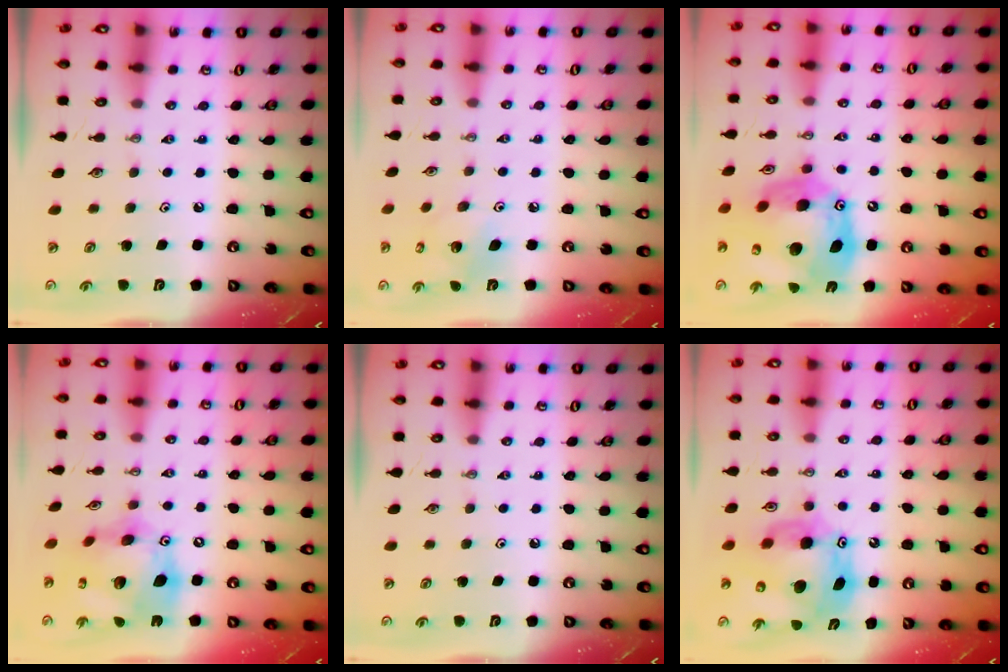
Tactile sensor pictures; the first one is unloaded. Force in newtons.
{"total": 6.7, "press": 6.7, "slide": 0.3}
{"total": 23.3, "press": 23.2, "slide": 2.2}
{"total": 19.1, "press": 19.0, "slide": 1.8}
{"total": 0.0}
{"total": 15.3, "press": 15.2, "slide": 1.7}